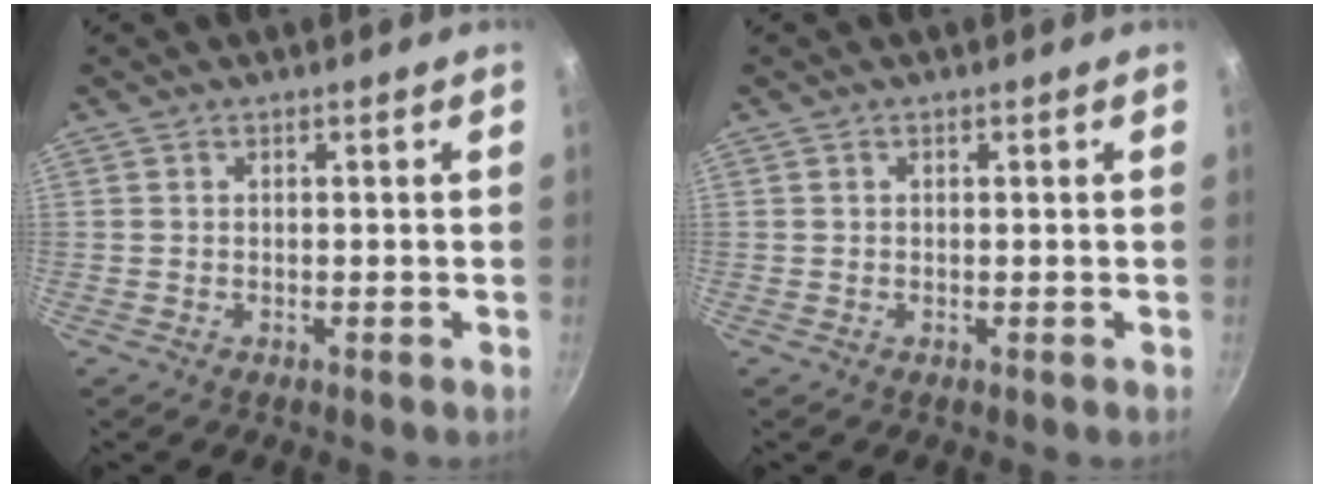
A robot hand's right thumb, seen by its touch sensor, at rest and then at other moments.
{"total": 0.0}